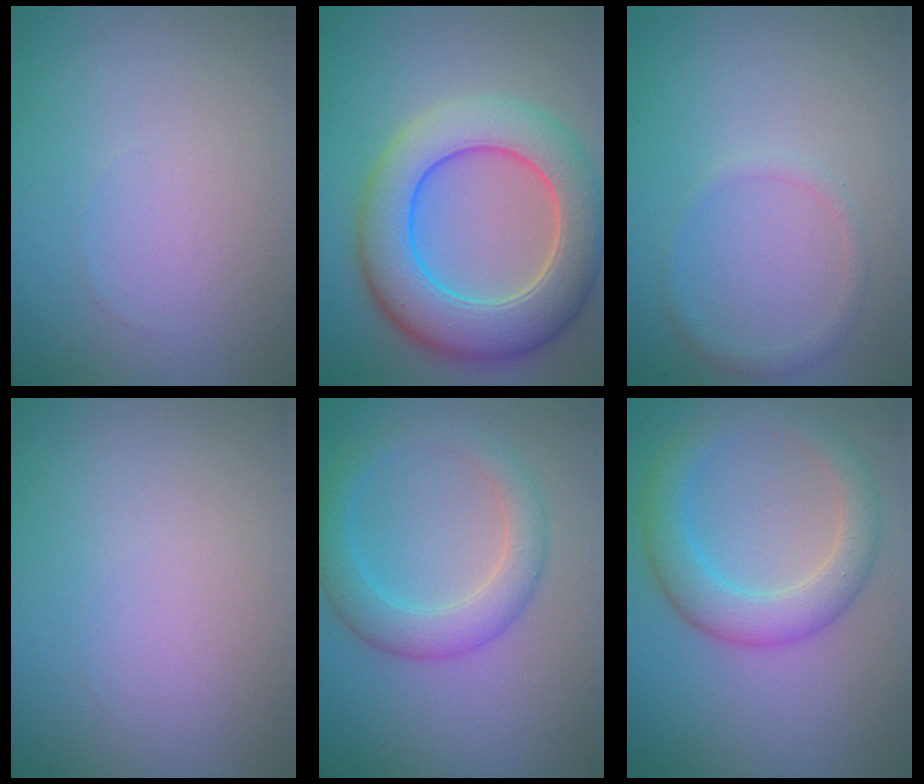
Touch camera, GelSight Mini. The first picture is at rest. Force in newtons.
{"total": 9.1, "press": 9.1, "slide": 0.2}
{"total": 1.1, "press": 1.1, "slide": 0.0}
{"total": 0.0}
{"total": 3.9, "press": 3.9, "slide": 0.1}
{"total": 4.5, "press": 4.5, "slide": 0.1}